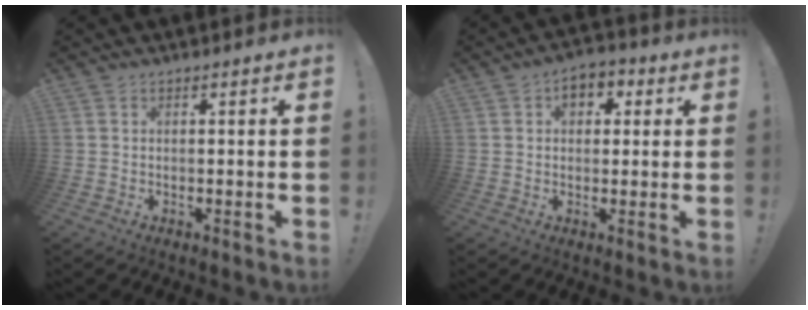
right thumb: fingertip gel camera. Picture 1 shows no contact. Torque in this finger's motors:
{"motor_torque": [0.11, 0.14, 0.23, -0.17, 0.00]}